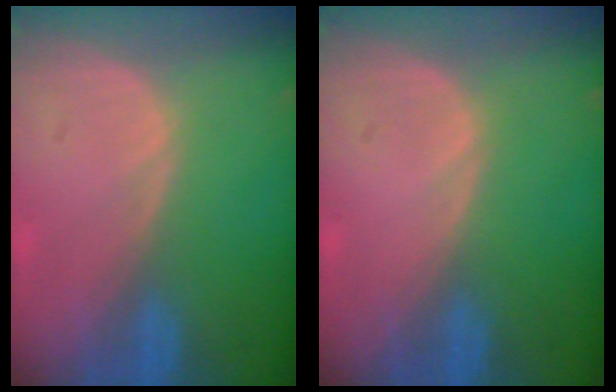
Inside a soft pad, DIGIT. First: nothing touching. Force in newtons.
{"total": 0.0}